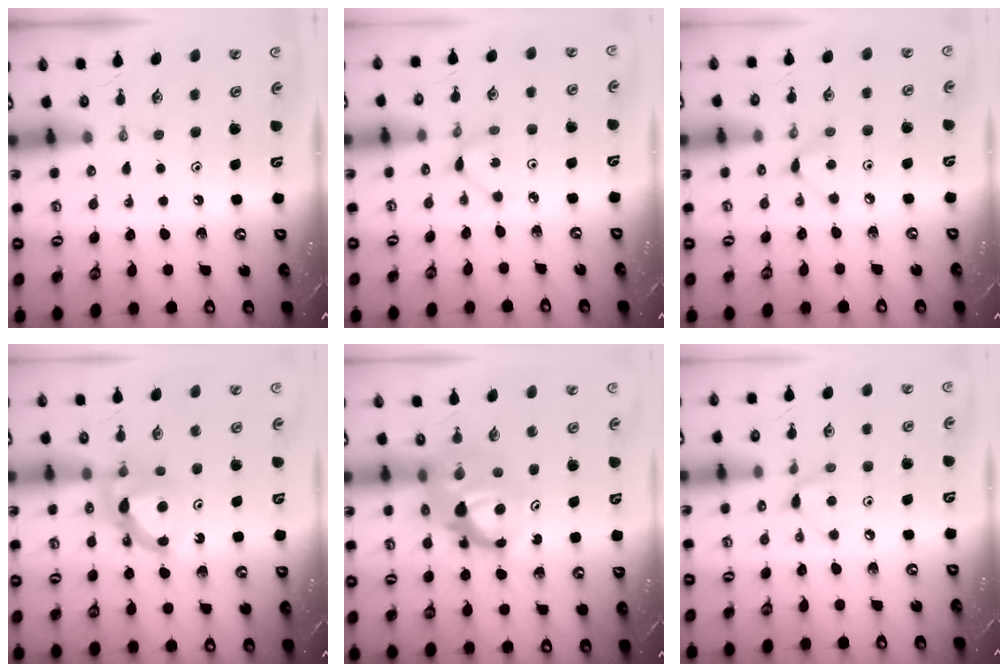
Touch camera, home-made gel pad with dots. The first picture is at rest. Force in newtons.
{"total": 1.3, "press": 1.3, "slide": 0.2}
{"total": 5.1, "press": 5.1, "slide": 0.4}
{"total": 7.9, "press": 7.8, "slide": 0.5}
{"total": 9.2, "press": 9.2, "slide": 0.8}
{"total": 6.4, "press": 6.3, "slide": 0.7}